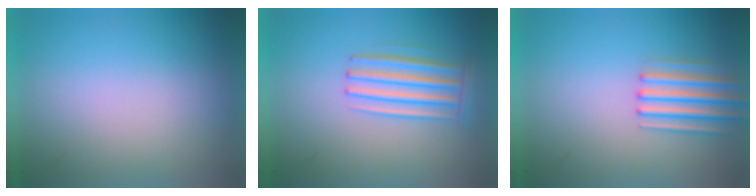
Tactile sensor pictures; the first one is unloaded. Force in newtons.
{"total": 2.9}
{"total": 2.7}